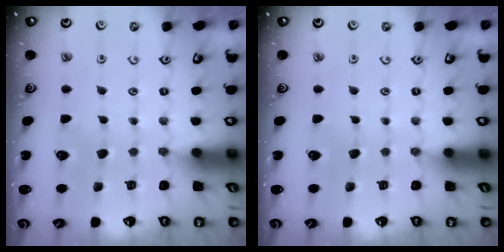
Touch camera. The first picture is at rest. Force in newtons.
{"total": 0.0}